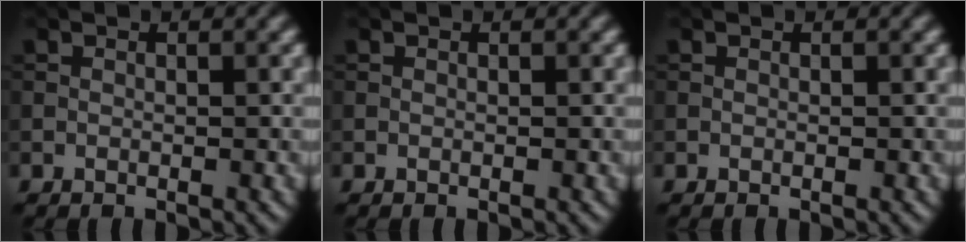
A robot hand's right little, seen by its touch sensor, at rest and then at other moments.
{"total": 0.0}
{"total": 0.0}